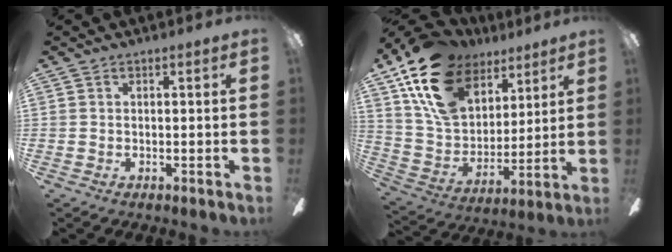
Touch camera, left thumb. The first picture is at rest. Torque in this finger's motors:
{"motor_torque": [2.48, 2.52, 1.34, -1.43, 0.18]}